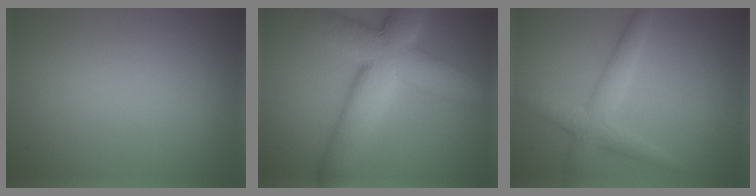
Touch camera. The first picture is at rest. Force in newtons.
{"total": 11.9, "press": 11.9, "slide": 0.8}
{"total": 3.4, "press": 3.4, "slide": 0.1}